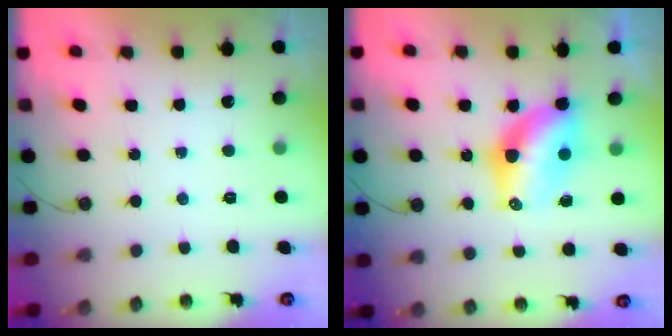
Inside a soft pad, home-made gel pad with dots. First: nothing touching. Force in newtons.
{"total": 8.6, "press": 8.6, "slide": 0.4}